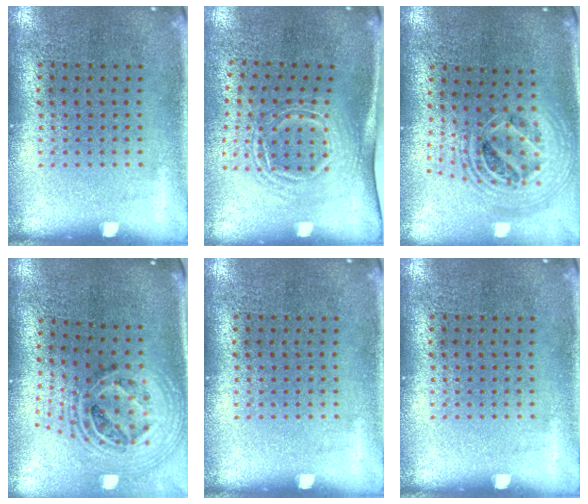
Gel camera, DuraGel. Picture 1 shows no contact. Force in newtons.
{"total": 1.7, "press": 1.2, "slide": 1.2}
{"total": 2.2, "press": 1.8, "slide": 1.3}
{"total": 2.1, "press": 1.6, "slide": 1.3}
{"total": 0.0}
{"total": 0.0}